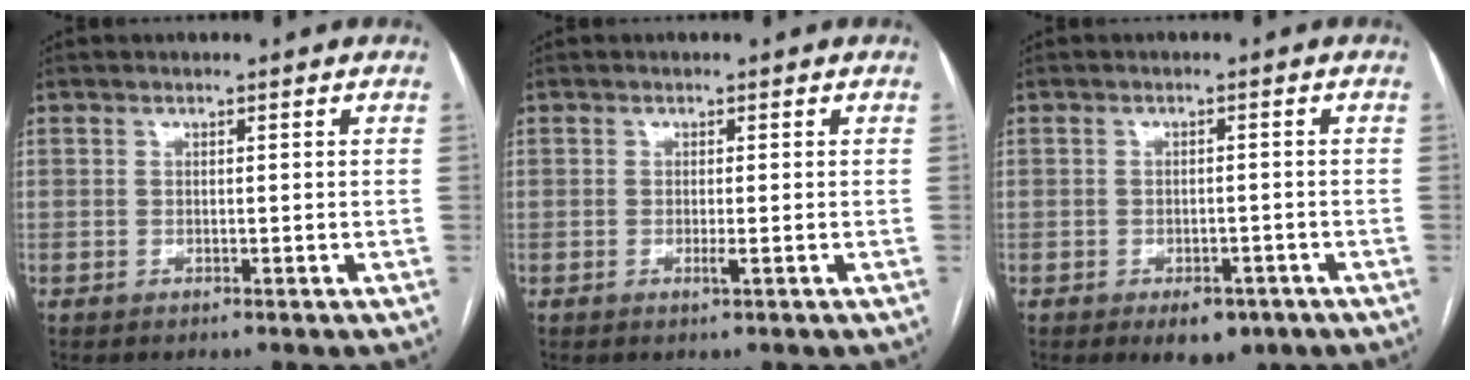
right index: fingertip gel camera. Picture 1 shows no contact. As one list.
[{"total": 1.0, "force": [-0.2, 0.0, 1.0], "torque": [-0.019, -0.003, -0.004]}, {"total": 4.8, "force": [-3.0, 2.7, 2.7], "torque": [-0.027, 0.001, -0.033]}]